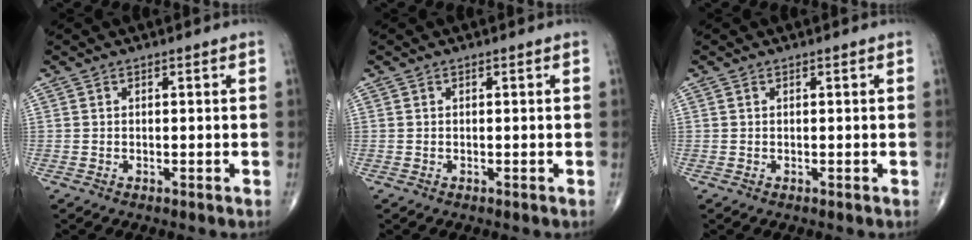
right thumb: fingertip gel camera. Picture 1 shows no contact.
{"total": 0.0}
{"total": 0.0}